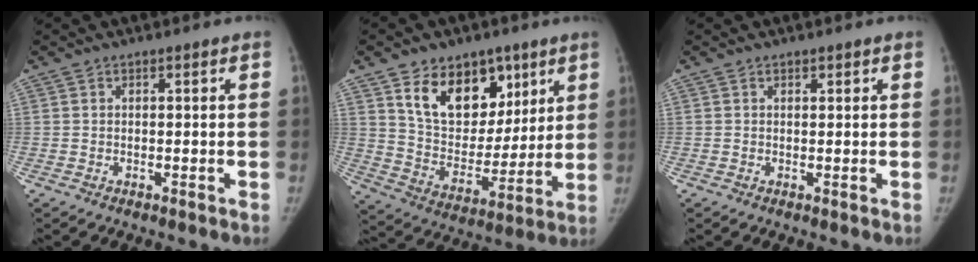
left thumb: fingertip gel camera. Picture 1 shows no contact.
{"total": 17.7, "force": [9.4, 11.7, 9.3], "torque": [-0.101, -0.051, 0.169]}
{"total": 0.7, "force": [0.5, 0.4, 0.1], "torque": [0.003, -0.004, 0.005]}